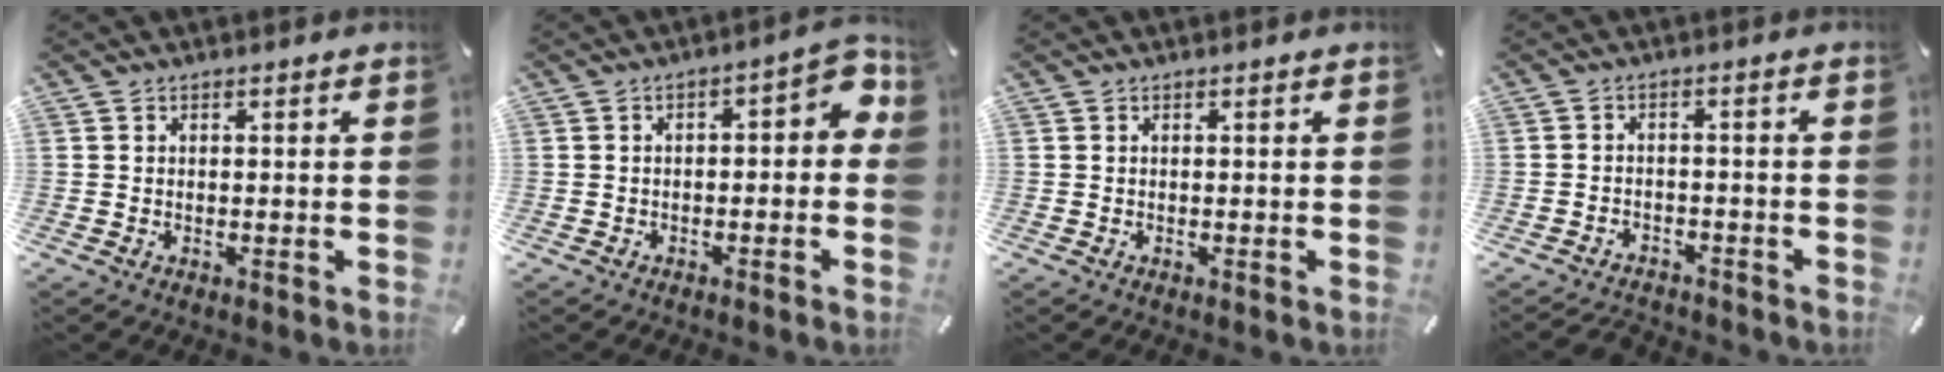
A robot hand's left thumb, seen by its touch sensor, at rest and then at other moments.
{"total": 5.9, "force": [-0.7, 3.0, 5.0], "torque": [-0.066, 0.005, -0.019]}
{"total": 0.0}
{"total": 3.2, "force": [-2.8, 1.5, 0.7], "torque": [-0.019, 0.014, -0.057]}